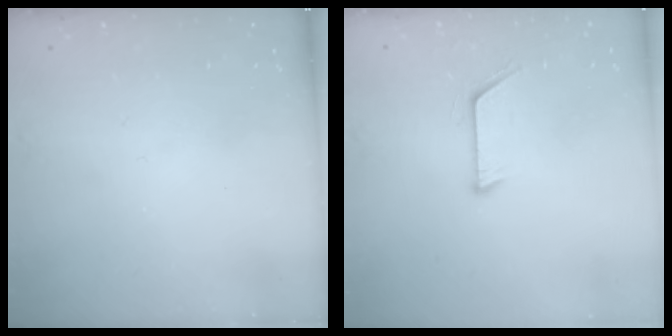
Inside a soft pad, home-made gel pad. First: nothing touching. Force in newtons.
{"total": 6.9, "press": 6.9, "slide": 0.7}